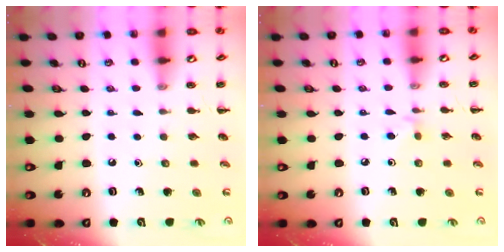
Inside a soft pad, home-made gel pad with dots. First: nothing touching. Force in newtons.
{"total": 3.8, "press": 3.5, "slide": 1.6}